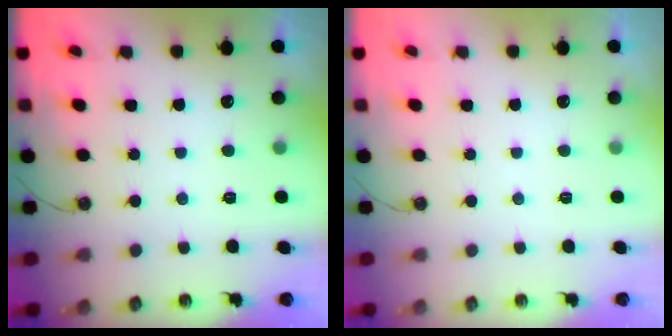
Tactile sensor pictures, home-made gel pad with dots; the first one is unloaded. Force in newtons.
{"total": 0.0}